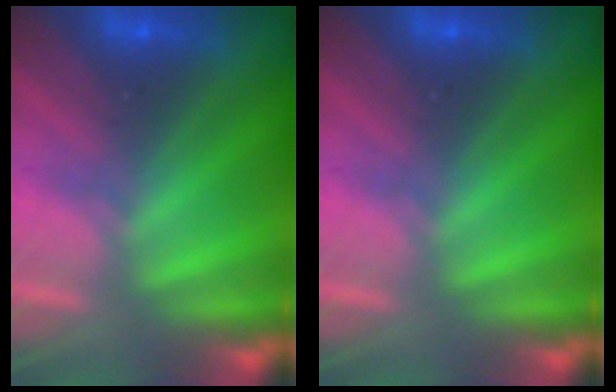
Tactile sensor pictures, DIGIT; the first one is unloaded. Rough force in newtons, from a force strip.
{"total": 0.0}